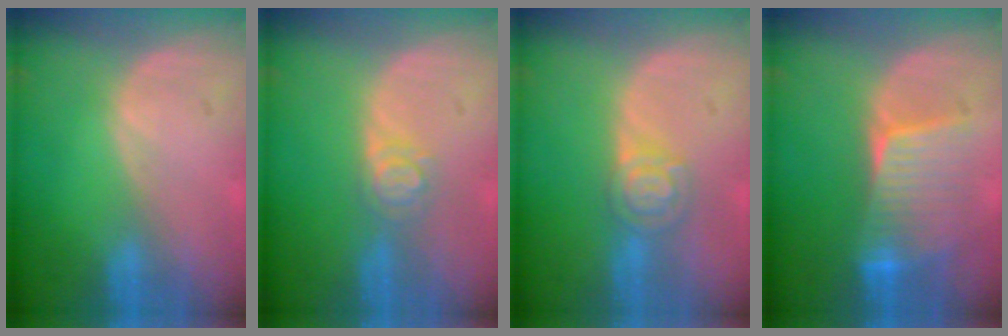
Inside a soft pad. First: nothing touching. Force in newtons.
{"total": 2.9, "press": 2.9, "slide": 0.3}
{"total": 5.1, "press": 4.4, "slide": 2.5}
{"total": 6.8, "press": 6.8, "slide": 0.5}